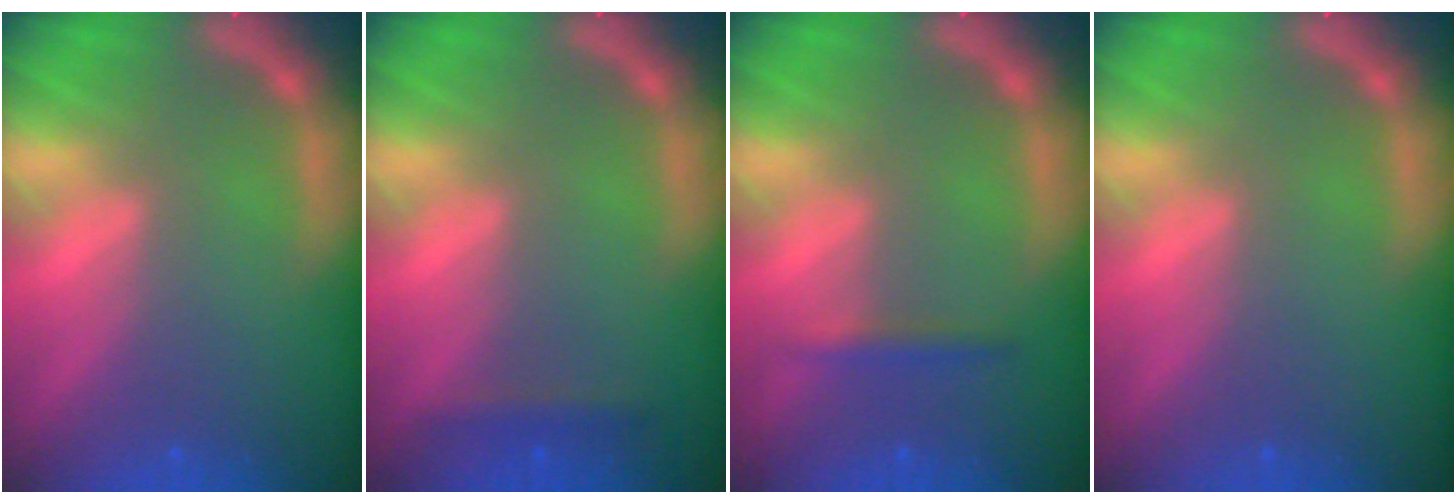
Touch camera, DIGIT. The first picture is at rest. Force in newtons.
{"total": 1.4}
{"total": 1.4}
{"total": 0.0}